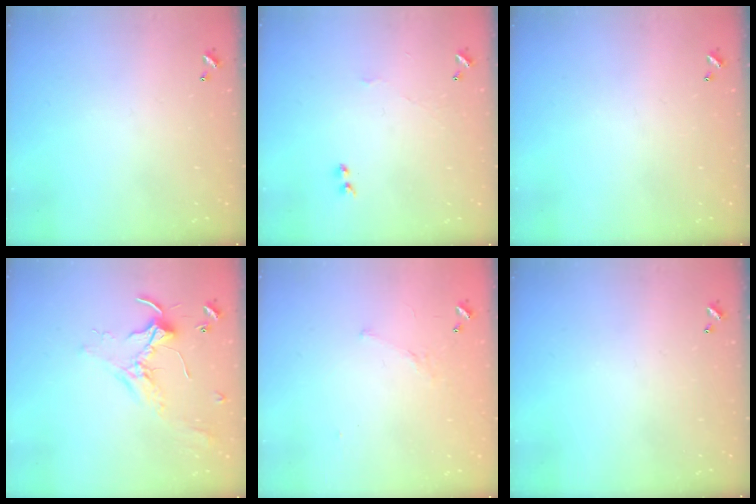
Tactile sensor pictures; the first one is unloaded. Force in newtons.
{"total": 3.4, "press": 3.4, "slide": 0.4}
{"total": 0.0}
{"total": 2.1, "press": 2.1, "slide": 0.4}
{"total": 4.2, "press": 4.1, "slide": 0.9}
{"total": 0.0}